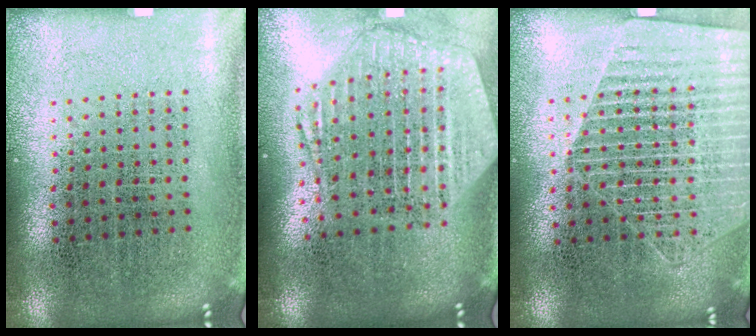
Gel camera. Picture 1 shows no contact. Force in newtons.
{"total": 2.6, "press": 2.2, "slide": 1.3}
{"total": 1.7, "press": 1.6, "slide": 0.7}